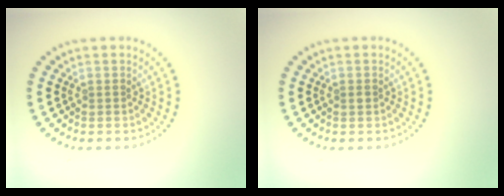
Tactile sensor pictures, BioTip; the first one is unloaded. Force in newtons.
{"total": 0.6, "press": 0.6, "slide": 0.0}